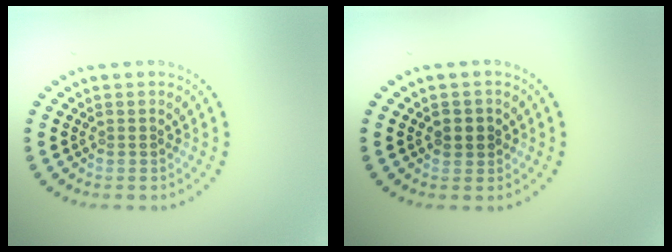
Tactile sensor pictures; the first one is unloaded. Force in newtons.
{"total": 1.7, "press": 1.6, "slide": 0.5}